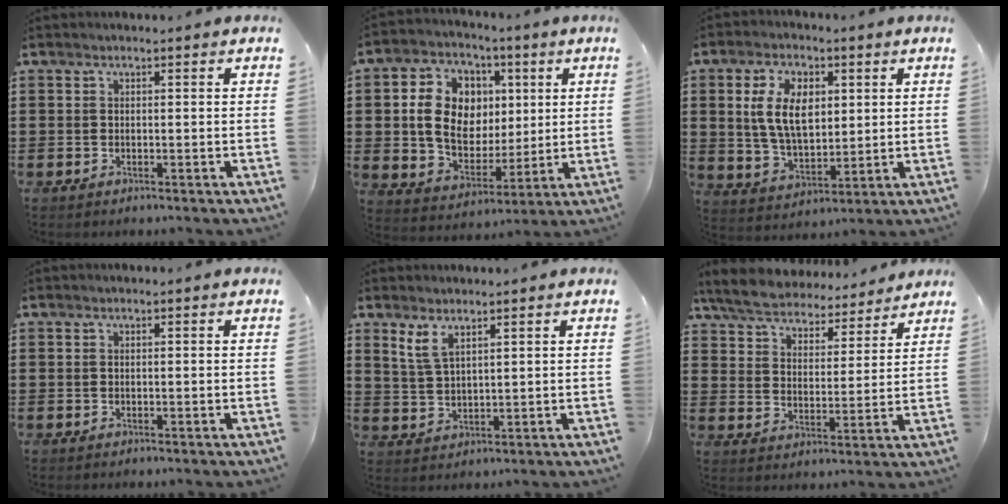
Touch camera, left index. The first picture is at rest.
{"total": 10.9, "force": [1.9, 8.8, 6.1], "torque": [-0.151, 0.016, 0.033]}
{"total": 9.1, "force": [2.5, 5.4, 6.9], "torque": [-0.151, 0.008, 0.041]}
{"total": 0.0}
{"total": 3.9, "force": [2.7, 1.5, 2.4], "torque": [-0.055, 0.002, 0.049]}
{"total": 6.3, "force": [6.1, 1.0, 1.3], "torque": [-0.056, -0.039, 0.106]}